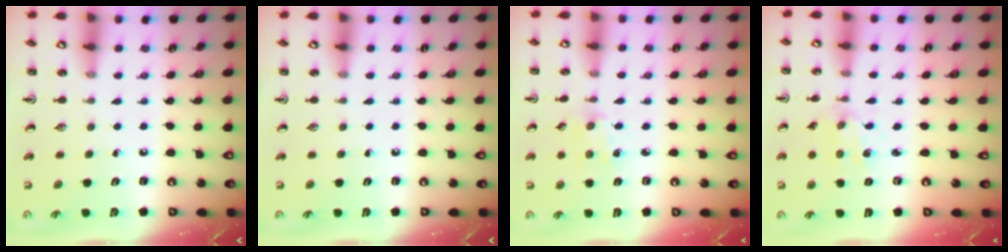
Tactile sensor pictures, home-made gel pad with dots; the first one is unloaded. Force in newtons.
{"total": 0.0}
{"total": 2.8, "press": 2.8, "slide": 0.4}
{"total": 1.1, "press": 1.1, "slide": 0.3}